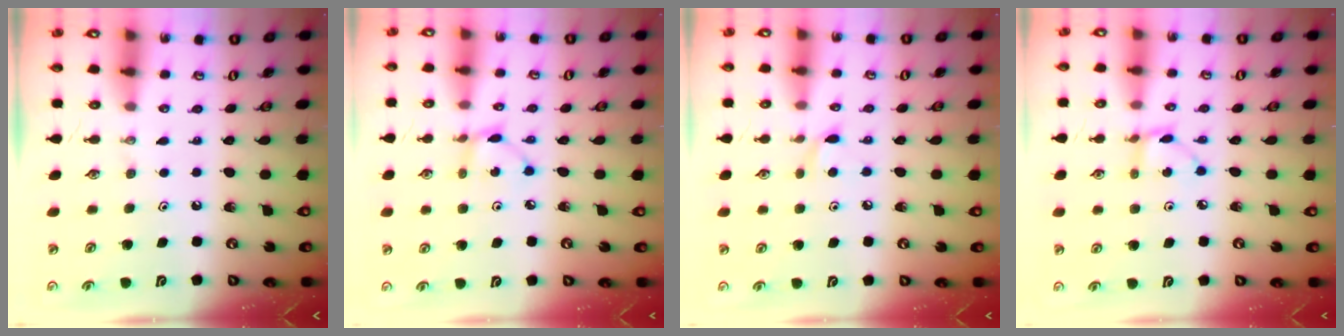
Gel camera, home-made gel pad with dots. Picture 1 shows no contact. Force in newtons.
{"total": 3.9, "press": 3.9, "slide": 0.2}
{"total": 5.7, "press": 5.7, "slide": 0.7}
{"total": 3.3, "press": 3.3, "slide": 0.1}